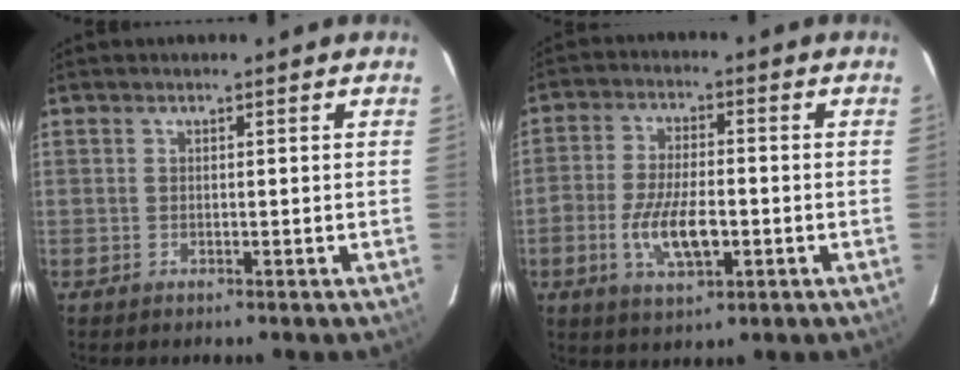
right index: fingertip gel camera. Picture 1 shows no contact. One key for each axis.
{"total": 9.7, "fx": -2.9, "fy": 4.0, "fz": 8.4, "tx": -0.172, "ty": -0.006, "tz": -0.052}